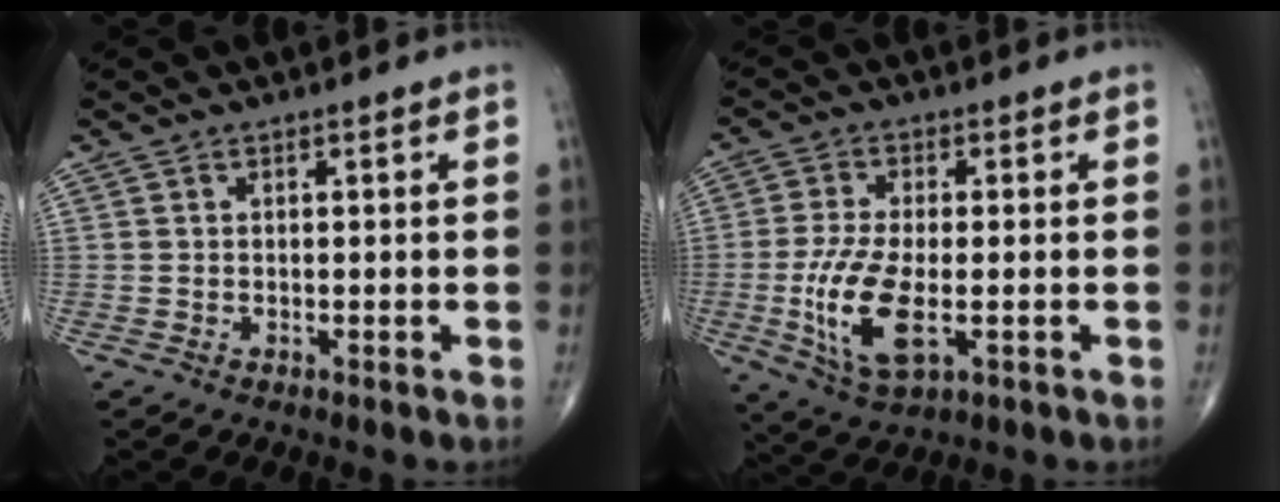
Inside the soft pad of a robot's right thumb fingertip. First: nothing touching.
{"total": 11.4, "force": [-2.5, 4.7, 10.1], "torque": [-0.214, -0.012, -0.042]}